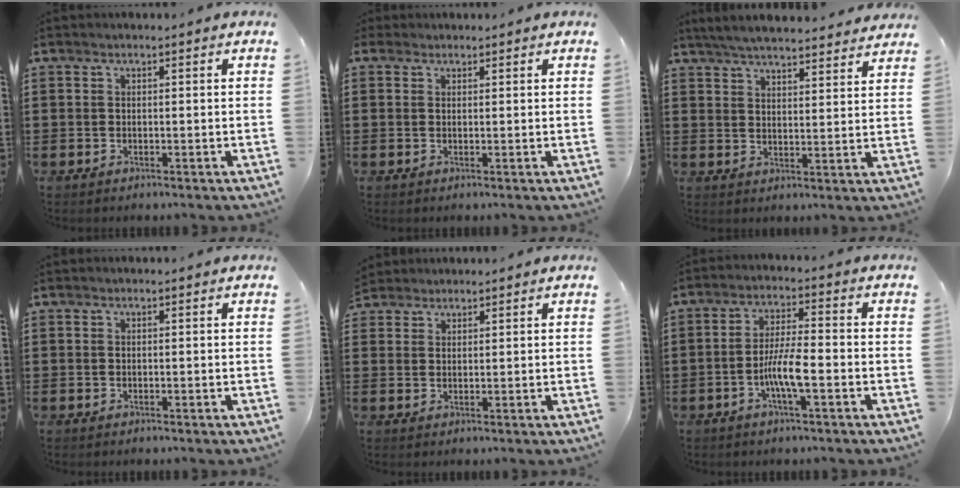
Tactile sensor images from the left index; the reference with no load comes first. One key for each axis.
{"total": 0.7, "fx": 0.4, "fy": 0.5, "fz": 0.1, "tx": -0.004, "ty": 0.005, "tz": 0.007}
{"total": 5.0, "fx": 4.9, "fy": 0.0, "fz": 1.2, "tx": -0.041, "ty": -0.020, "tz": 0.087}
{"total": 0.0}
{"total": 2.0, "fx": 1.9, "fy": 0.6, "fz": -0.2, "tx": -0.001, "ty": 0.005, "tz": 0.039}
{"total": 6.3, "fx": -2.3, "fy": 1.2, "fz": 5.7, "tx": -0.116, "ty": -0.002, "tz": -0.048}